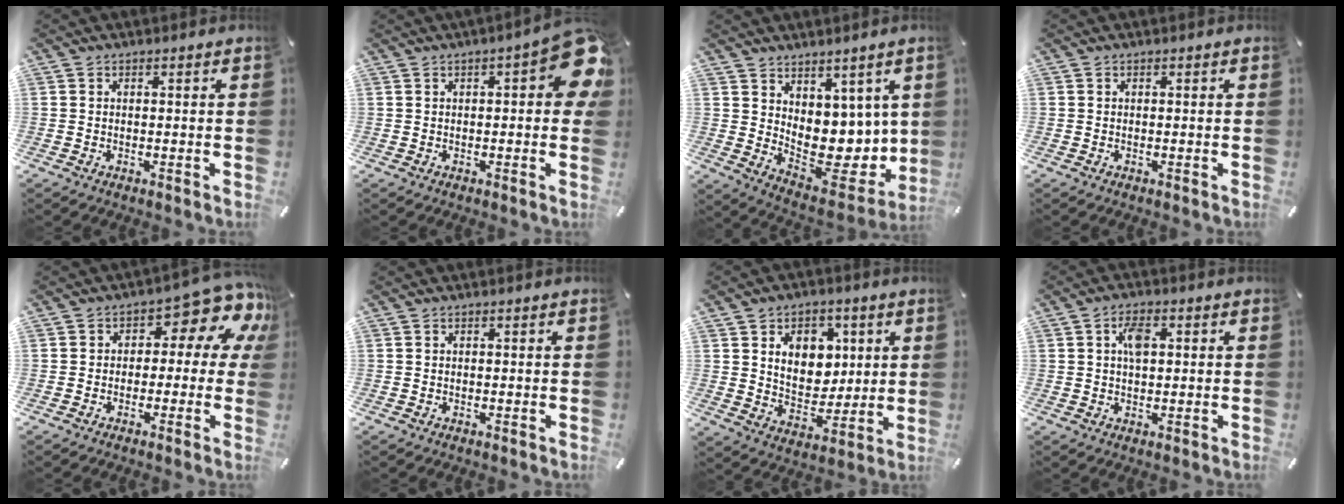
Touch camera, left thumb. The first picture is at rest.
{"total": 11.7, "force": [3.4, 4.0, 10.5], "torque": [-0.125, -0.022, 0.055]}
{"total": 8.8, "force": [2.9, 7.2, 4.2], "torque": [-0.048, -0.050, 0.072]}
{"total": 0.0}
{"total": 11.9, "force": [4.9, 5.9, 9.1], "torque": [-0.111, -0.042, 0.079]}
{"total": 0.0}
{"total": 10.8, "force": [3.7, 8.6, 5.5], "torque": [-0.078, -0.012, 0.068]}
{"total": 4.5, "force": [1.0, 2.5, 3.6], "torque": [-0.061, 0.003, 0.011]}